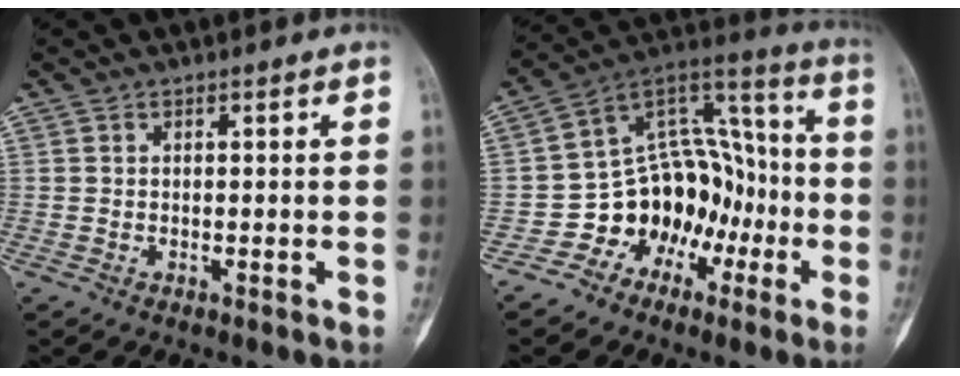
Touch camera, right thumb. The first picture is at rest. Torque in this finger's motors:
{"motor_torque": [0.22, 0.15, 0.41, -0.41, 0.08]}